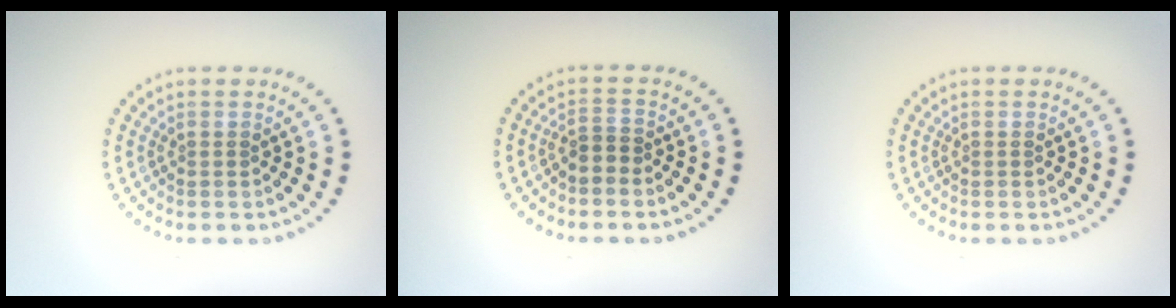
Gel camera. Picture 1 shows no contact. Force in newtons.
{"total": 1.3, "press": 0.9, "slide": 0.9}
{"total": 0.0}